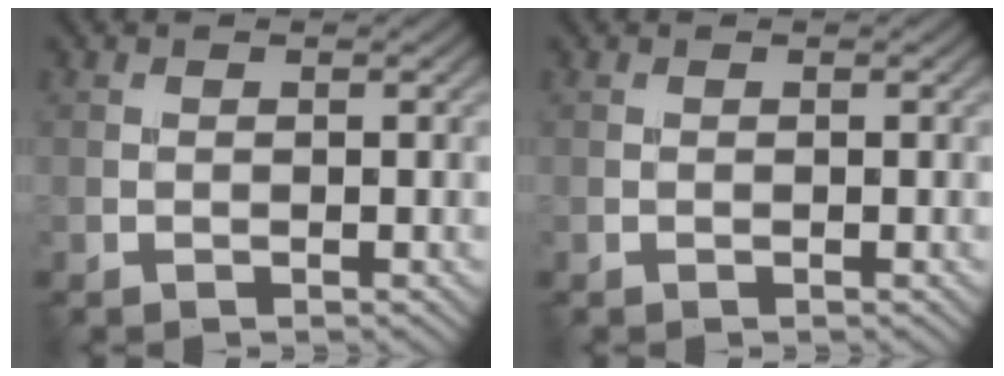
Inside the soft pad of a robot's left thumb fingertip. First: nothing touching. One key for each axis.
{"total": 0.0}